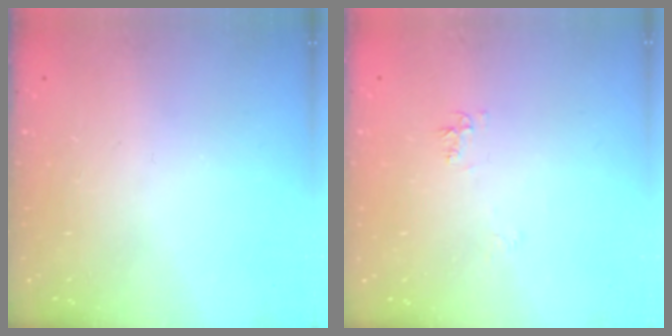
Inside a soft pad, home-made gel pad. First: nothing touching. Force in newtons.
{"total": 4.9, "press": 4.9, "slide": 0.6}